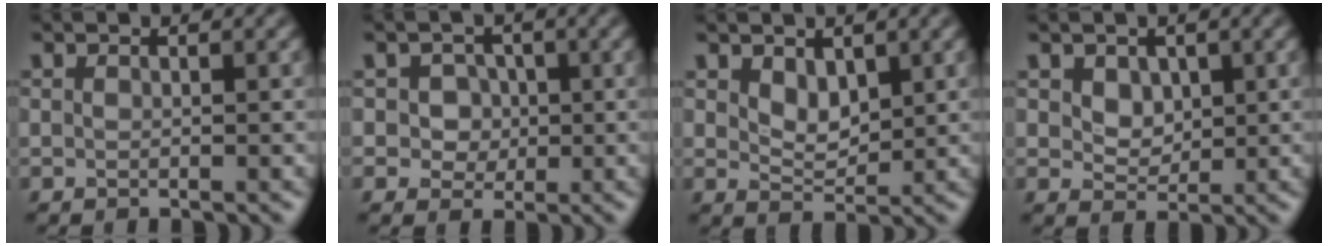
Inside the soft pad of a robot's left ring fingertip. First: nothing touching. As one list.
[{"total": 3.3, "force": [0.8, 2.9, 1.4], "torque": [-0.007, 0.012, 0.002]}, {"total": 2.4, "force": [1.2, 1.4, 1.5], "torque": [-0.030, -0.008, 0.028]}, {"total": 2.3, "force": [1.0, 1.7, 1.2], "torque": [-0.028, -0.009, 0.021]}]